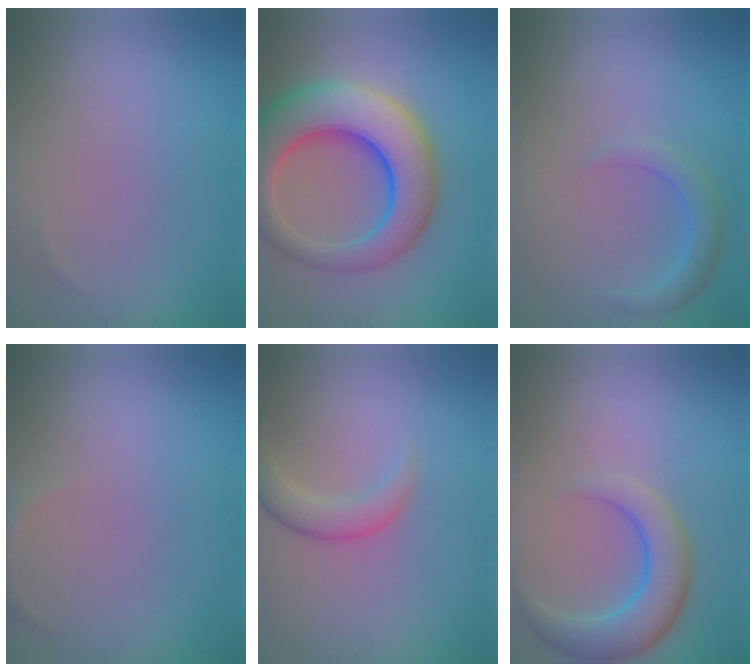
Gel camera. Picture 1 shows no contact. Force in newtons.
{"total": 10.2, "press": 10.2, "slide": 0.2}
{"total": 2.1, "press": 2.1, "slide": 0.1}
{"total": 0.6, "press": 0.6, "slide": 0.1}
{"total": 2.6, "press": 2.6, "slide": 0.2}
{"total": 5.0, "press": 5.0, "slide": 0.5}